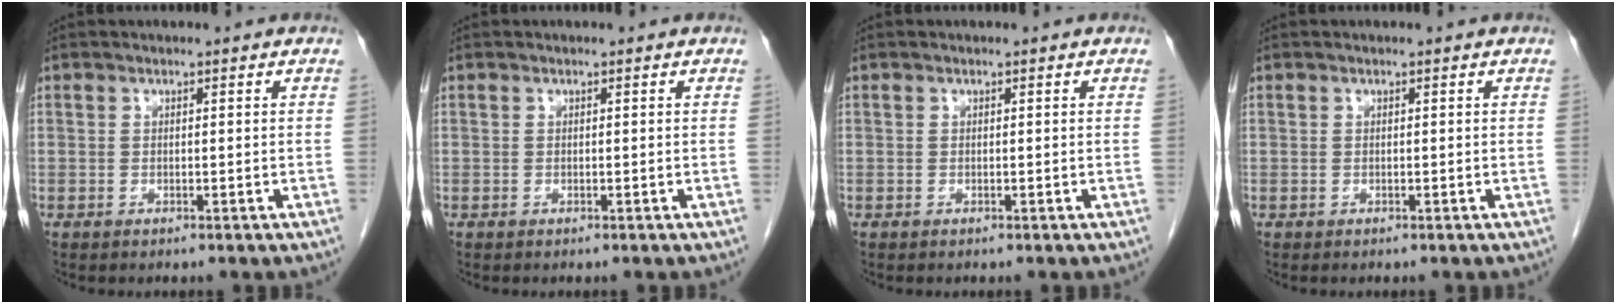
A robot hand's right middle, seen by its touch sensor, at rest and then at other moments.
{"total": 0.0}
{"total": 0.0}
{"total": 0.0}